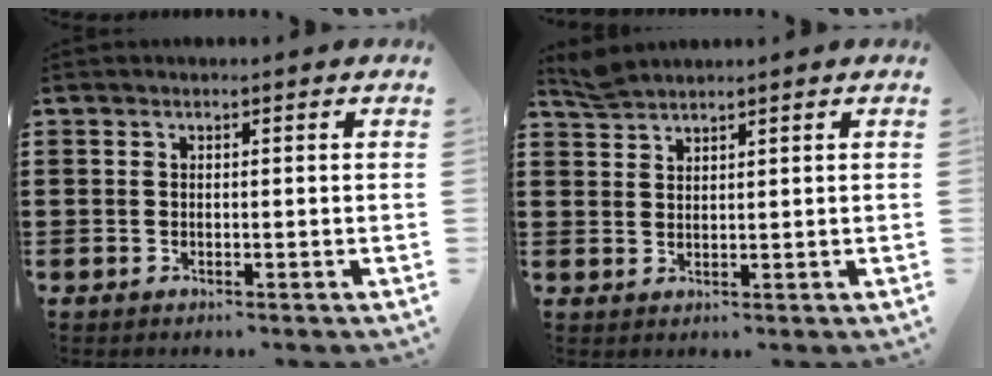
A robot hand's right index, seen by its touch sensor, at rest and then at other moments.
{"total": 2.1, "force": [2.1, 0.2, 0.3], "torque": [-0.012, 0.003, 0.040]}